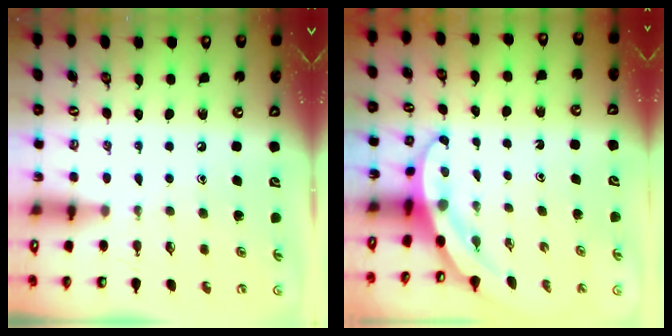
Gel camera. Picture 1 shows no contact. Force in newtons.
{"total": 3.4, "press": 3.4, "slide": 0.1}